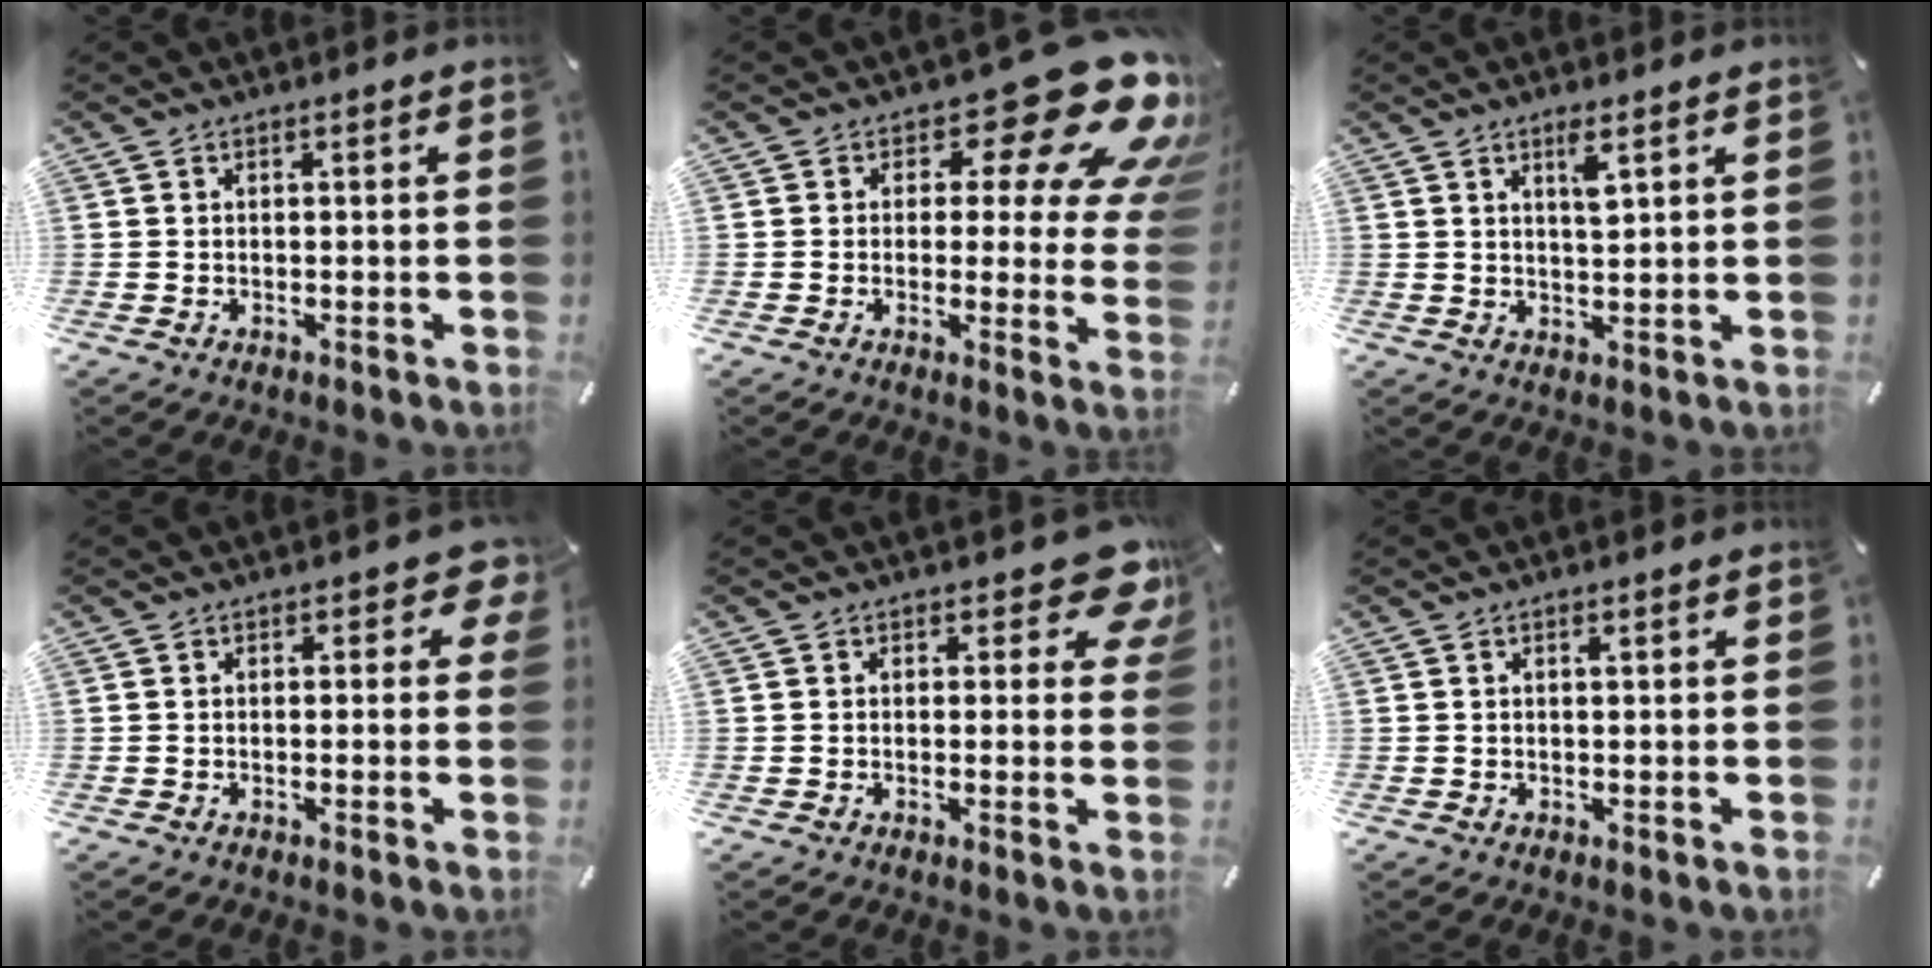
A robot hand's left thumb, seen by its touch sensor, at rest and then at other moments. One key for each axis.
{"total": 21.0, "fx": 11.3, "fy": 8.7, "fz": 15.5, "tx": -0.195, "ty": -0.069, "tz": 0.181}
{"total": 3.9, "fx": 2.2, "fy": 0.9, "fz": 3.1, "tx": -0.061, "ty": -0.002, "tz": 0.035}
{"total": 3.3, "fx": 0.7, "fy": 2.1, "fz": 2.5, "tx": -0.026, "ty": 0.001, "tz": 0.007}
{"total": 7.9, "fx": 4.3, "fy": 3.9, "fz": 5.4, "tx": -0.050, "ty": -0.024, "tz": 0.067}
{"total": 0.8, "fx": 0.2, "fy": 0.3, "fz": 0.7, "tx": -0.005, "ty": -0.002, "tz": 0.002}